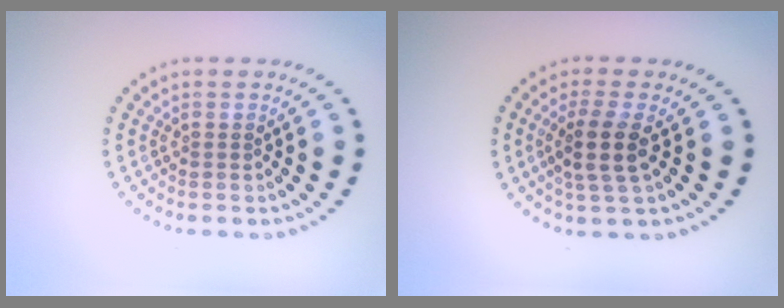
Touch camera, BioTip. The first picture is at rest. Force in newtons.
{"total": 3.3, "press": 2.7, "slide": 1.8}